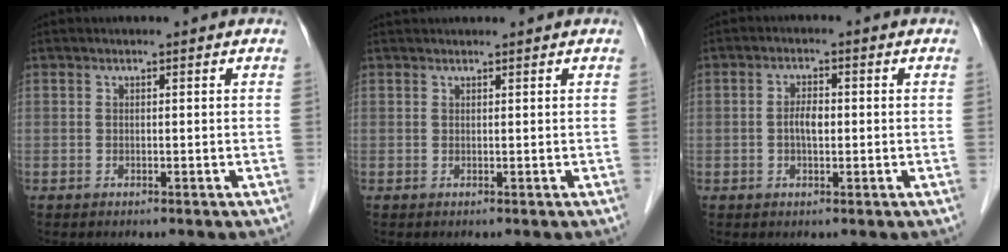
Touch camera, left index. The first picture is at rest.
{"total": 2.4, "force": [2.3, 0.2, 0.6], "torque": [-0.006, 0.028, 0.035]}
{"total": 2.8, "force": [-0.5, 1.2, 2.5], "torque": [-0.050, -0.002, -0.008]}